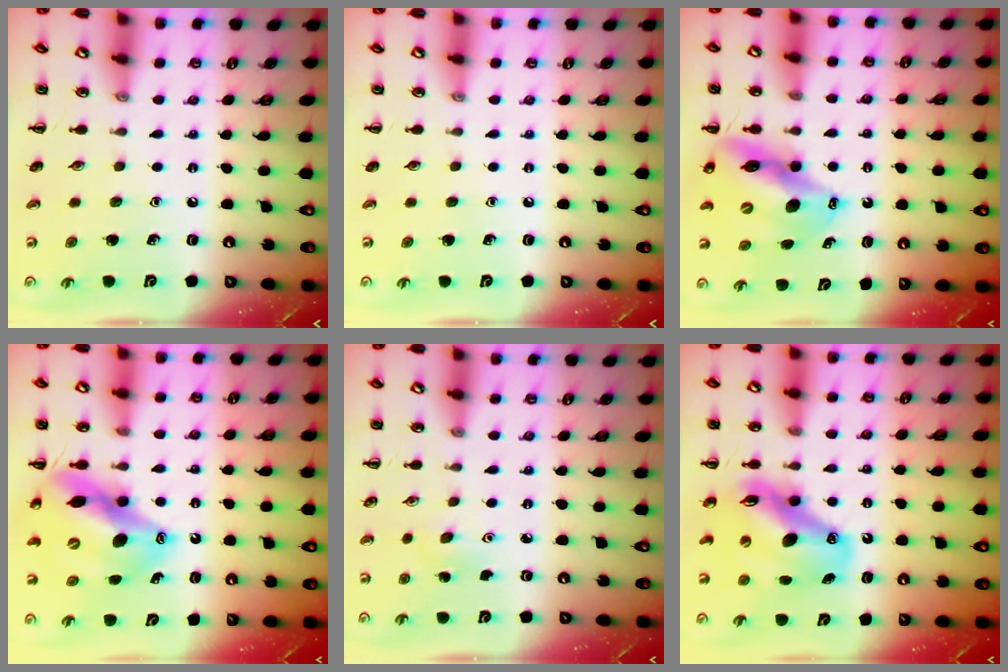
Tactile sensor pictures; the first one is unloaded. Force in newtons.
{"total": 0.0}
{"total": 12.9, "press": 12.5, "slide": 3.4}
{"total": 13.8, "press": 13.4, "slide": 3.4}
{"total": 2.9, "press": 2.8, "slide": 0.8}
{"total": 12.7, "press": 12.2, "slide": 3.7}